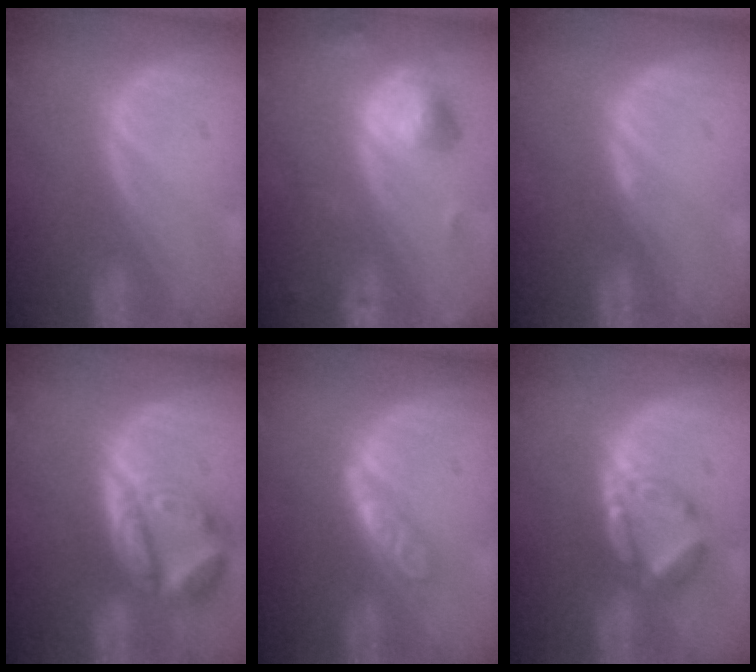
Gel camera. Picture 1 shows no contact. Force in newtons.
{"total": 5.4, "press": 5.0, "slide": 2.1}
{"total": 0.6, "press": 0.4, "slide": 0.5}
{"total": 8.2, "press": 7.3, "slide": 3.8}
{"total": 4.5, "press": 3.9, "slide": 2.3}
{"total": 6.2, "press": 5.7, "slide": 2.5}